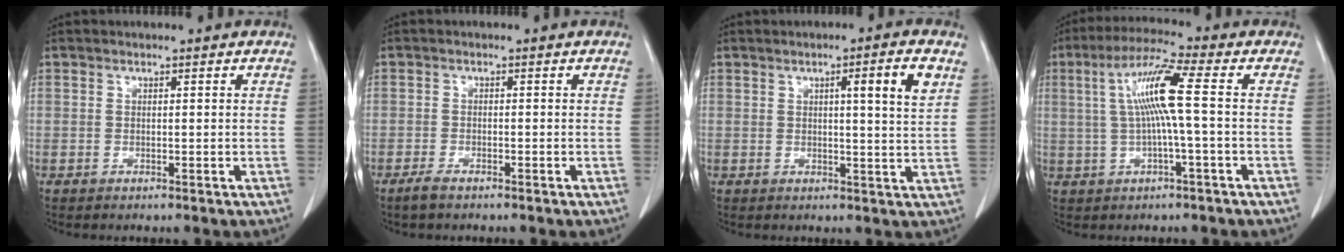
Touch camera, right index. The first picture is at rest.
{"total": 1.7, "force": [-1.3, 0.4, 1.0], "torque": [-0.027, -0.002, -0.023]}
{"total": 5.9, "force": [2.4, -0.4, 5.4], "torque": [-0.075, -0.004, 0.032]}
{"total": 8.9, "force": [0.9, -0.6, 8.9], "torque": [-0.174, 0.017, 0.018]}